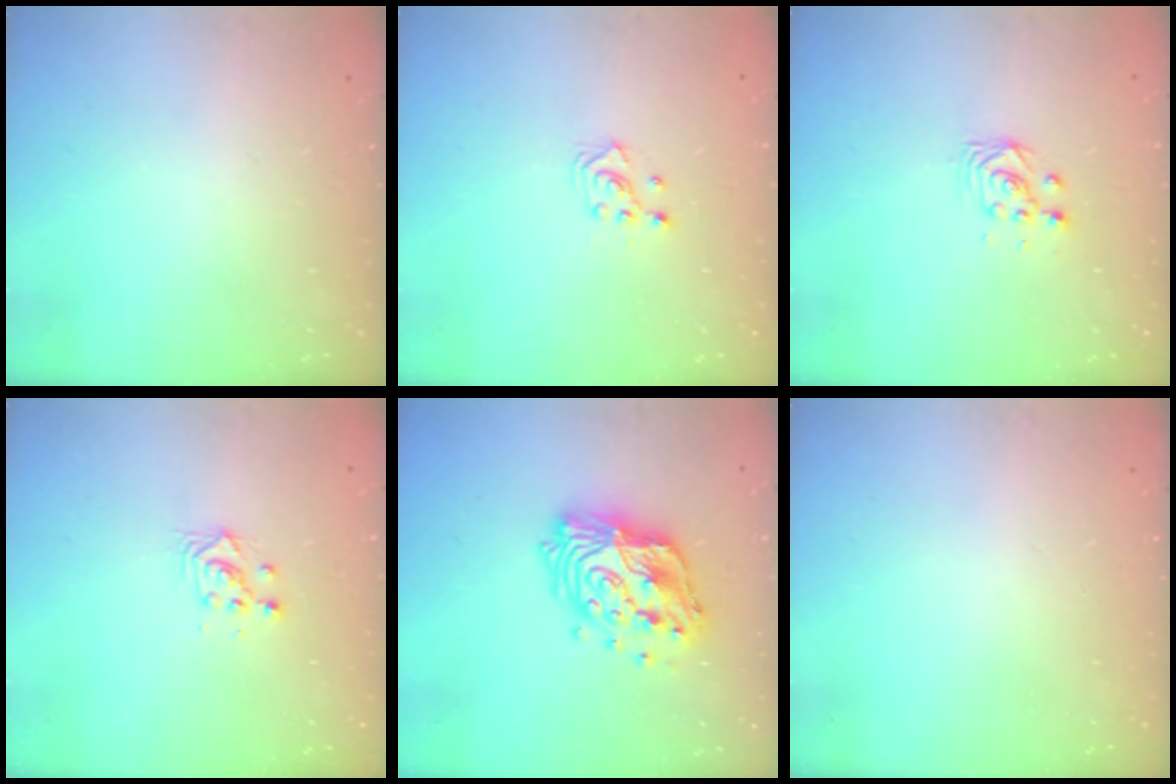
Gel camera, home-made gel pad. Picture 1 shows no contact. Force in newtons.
{"total": 2.5, "press": 2.3, "slide": 1.0}
{"total": 3.0, "press": 2.9, "slide": 0.3}
{"total": 3.0, "press": 3.0, "slide": 0.1}
{"total": 15.9, "press": 15.9, "slide": 1.1}
{"total": 0.0}